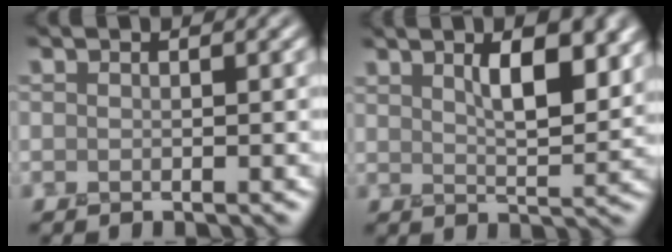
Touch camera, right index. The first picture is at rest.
{"total": 5.6, "force": [2.8, 1.8, 4.5], "torque": [-0.064, 0.003, 0.046]}